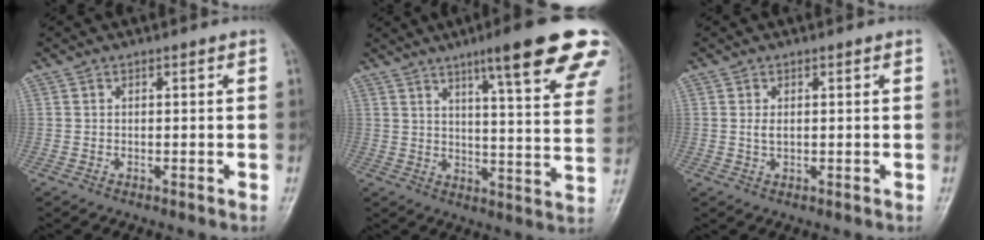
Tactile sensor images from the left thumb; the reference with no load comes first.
{"total": 21.8, "force": [13.8, 3.0, 16.6], "torque": [-0.197, -0.050, 0.172]}
{"total": 1.6, "force": [0.4, 0.8, 1.4], "torque": [-0.026, -0.003, 0.009]}